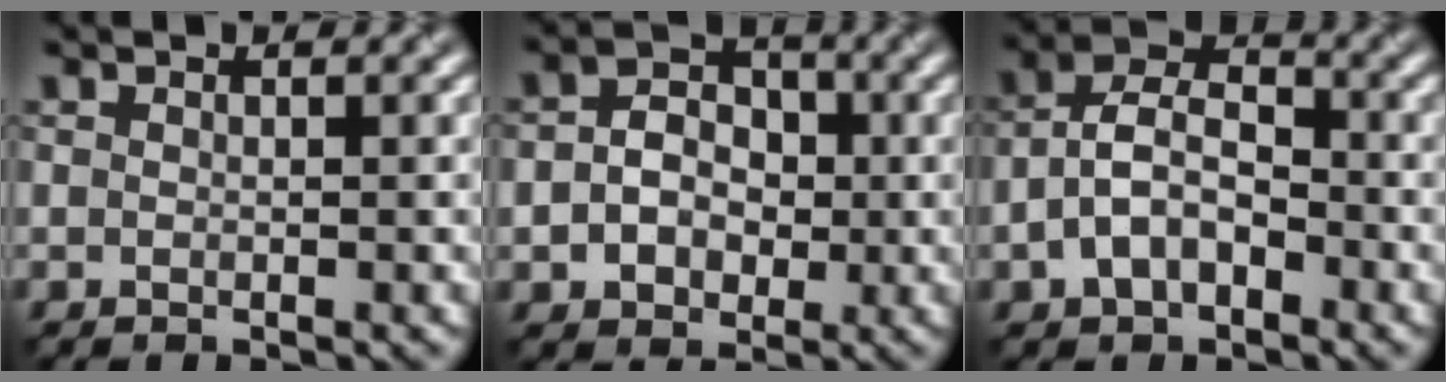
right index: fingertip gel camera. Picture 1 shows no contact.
{"total": 4.0, "force": [-0.2, 3.3, 2.2], "torque": [-0.028, 0.008, -0.013]}
{"total": 4.4, "force": [-1.4, 2.9, 3.1], "torque": [-0.062, 0.019, -0.037]}